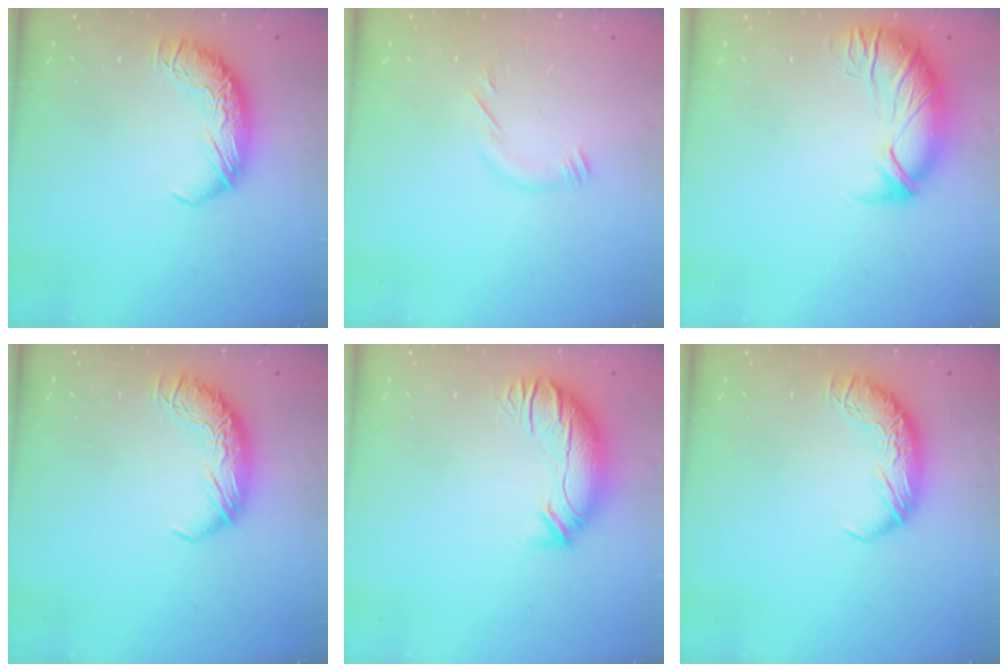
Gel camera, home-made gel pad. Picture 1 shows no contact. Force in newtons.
{"total": 5.4, "press": 5.3, "slide": 1.2}
{"total": 2.9, "press": 1.4, "slide": 2.5}
{"total": 0.0}
{"total": 2.6, "press": 0.9, "slide": 2.5}
{"total": 0.0}